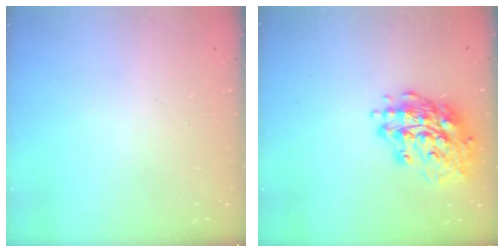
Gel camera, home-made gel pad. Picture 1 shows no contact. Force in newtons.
{"total": 16.9, "press": 16.6, "slide": 3.1}